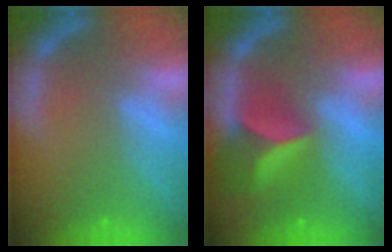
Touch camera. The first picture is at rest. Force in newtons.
{"total": 6.9}